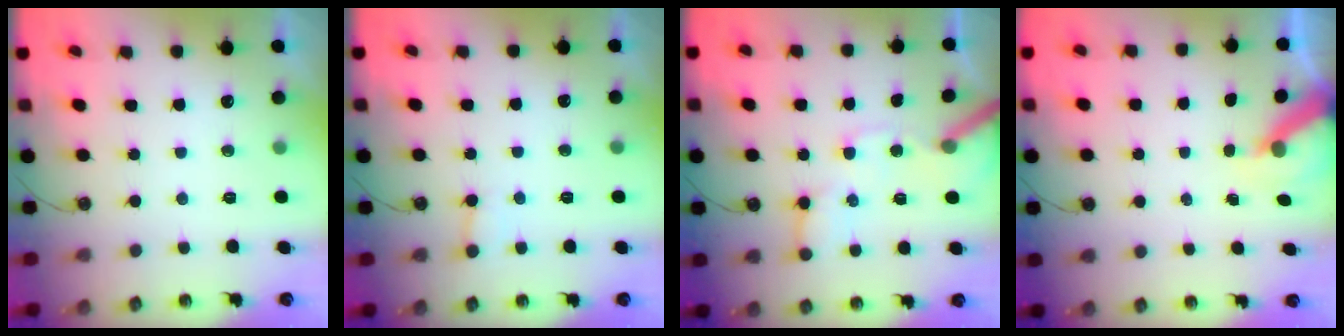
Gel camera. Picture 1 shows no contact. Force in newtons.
{"total": 5.9, "press": 5.8, "slide": 0.6}
{"total": 12.7, "press": 12.6, "slide": 1.7}
{"total": 5.8, "press": 5.8, "slide": 0.3}